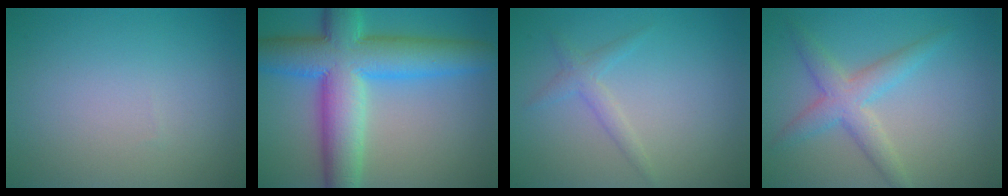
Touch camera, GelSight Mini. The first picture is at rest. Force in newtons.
{"total": 11.1, "press": 11.1, "slide": 0.2}
{"total": 1.6, "press": 1.6, "slide": 0.1}
{"total": 3.7, "press": 3.7, "slide": 0.1}